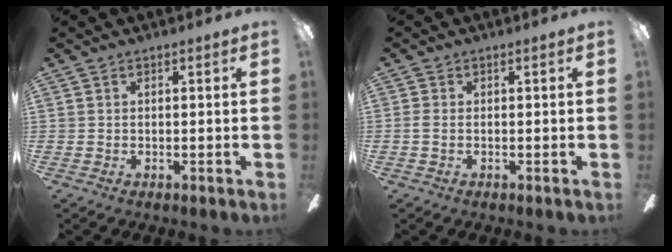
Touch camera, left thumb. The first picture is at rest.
{"total": 1.2, "force": [-0.3, 0.5, 1.1], "torque": [-0.021, 0.002, -0.006]}